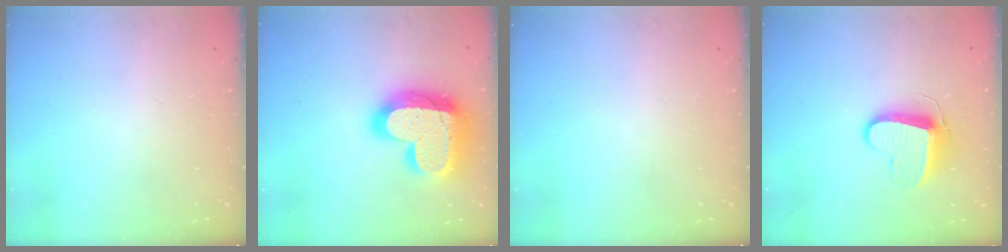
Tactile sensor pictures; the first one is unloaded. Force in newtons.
{"total": 26.7, "press": 26.6, "slide": 1.8}
{"total": 0.0}
{"total": 9.5, "press": 9.5, "slide": 0.4}